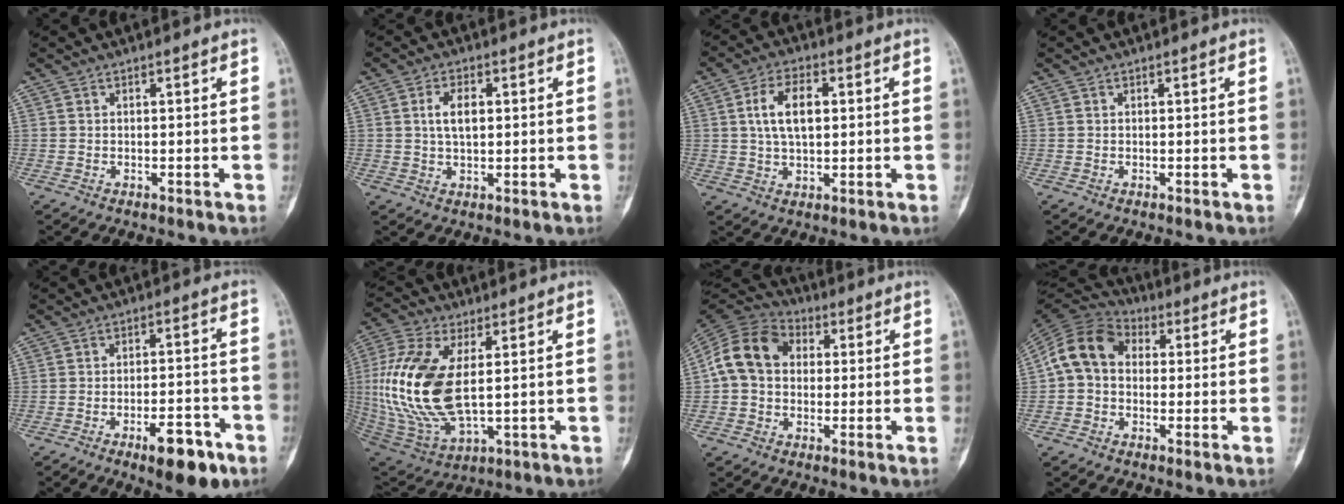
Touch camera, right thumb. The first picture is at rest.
{"total": 4.9, "force": [0.9, 2.6, 4.1], "torque": [-0.073, 0.000, 0.017]}
{"total": 8.7, "force": [1.6, 4.7, 7.1], "torque": [-0.121, 0.004, 0.029]}
{"total": 0.0}
{"total": 10.0, "force": [-5.6, 3.7, 7.4], "torque": [-0.099, 0.030, -0.077]}
{"total": 20.1, "force": [1.6, 10.0, 17.4], "torque": [-0.382, -0.014, 0.042]}
{"total": 12.0, "force": [1.2, 9.4, 7.3], "torque": [-0.123, 0.031, 0.011]}
{"total": 10.9, "force": [0.8, 8.4, 6.9], "torque": [-0.116, 0.033, 0.000]}